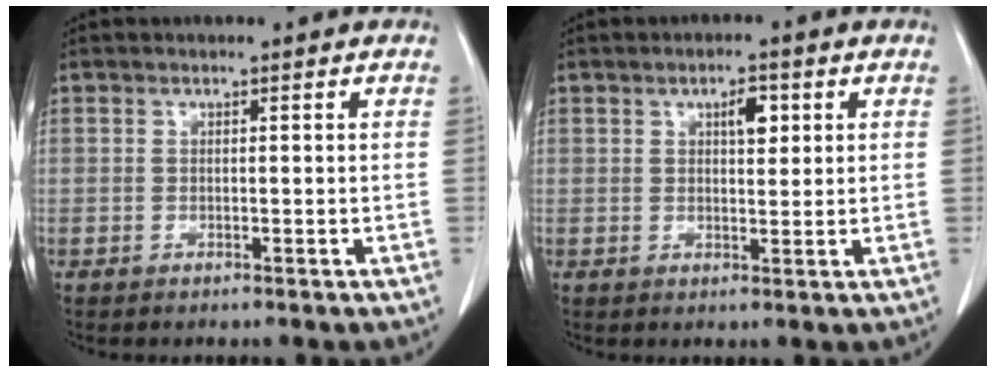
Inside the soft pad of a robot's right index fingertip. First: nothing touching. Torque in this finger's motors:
{"motor_torque": [0.05, 0.03, 0.06, 0.04]}